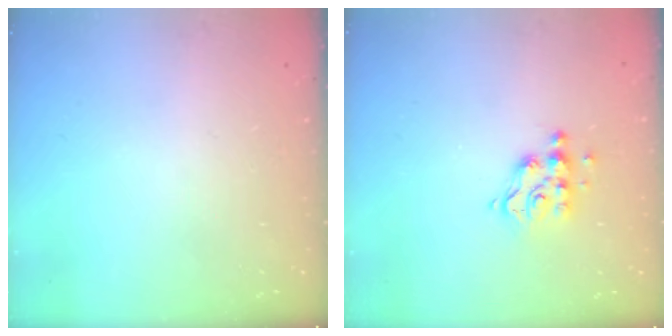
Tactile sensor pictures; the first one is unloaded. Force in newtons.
{"total": 8.3, "press": 8.3, "slide": 0.4}